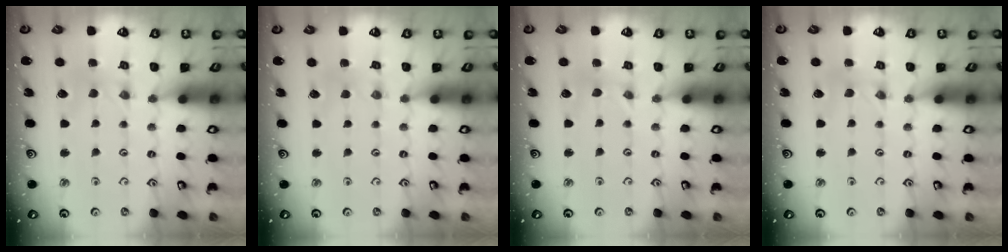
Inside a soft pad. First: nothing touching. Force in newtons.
{"total": 1.3, "press": 1.2, "slide": 0.2}
{"total": 0.0}
{"total": 0.0}